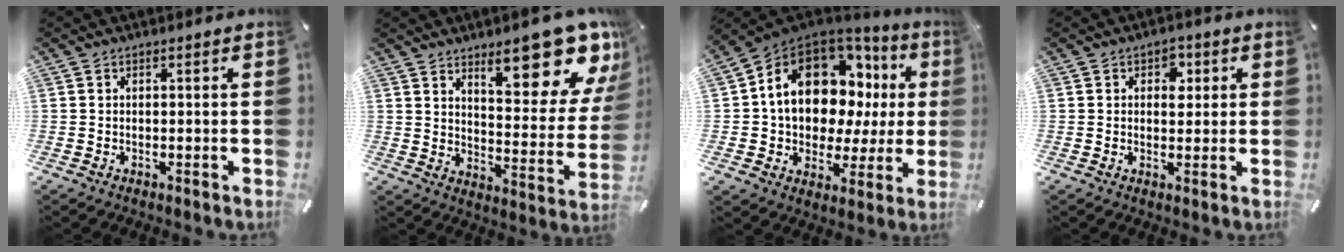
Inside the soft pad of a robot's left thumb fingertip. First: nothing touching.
{"total": 17.8, "force": [12.9, 6.0, 10.8], "torque": [-0.132, -0.111, 0.210]}
{"total": 15.3, "force": [5.7, 11.1, 8.9], "torque": [-0.146, -0.039, 0.103]}
{"total": 3.7, "force": [1.1, 2.7, 2.3], "torque": [-0.009, -0.008, 0.008]}